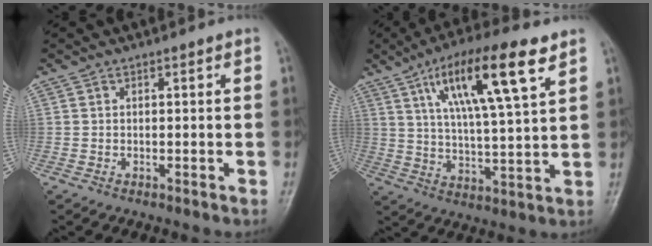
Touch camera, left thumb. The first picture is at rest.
{"total": 16.7, "force": [8.1, 3.6, 14.2], "torque": [-0.240, -0.019, 0.142]}